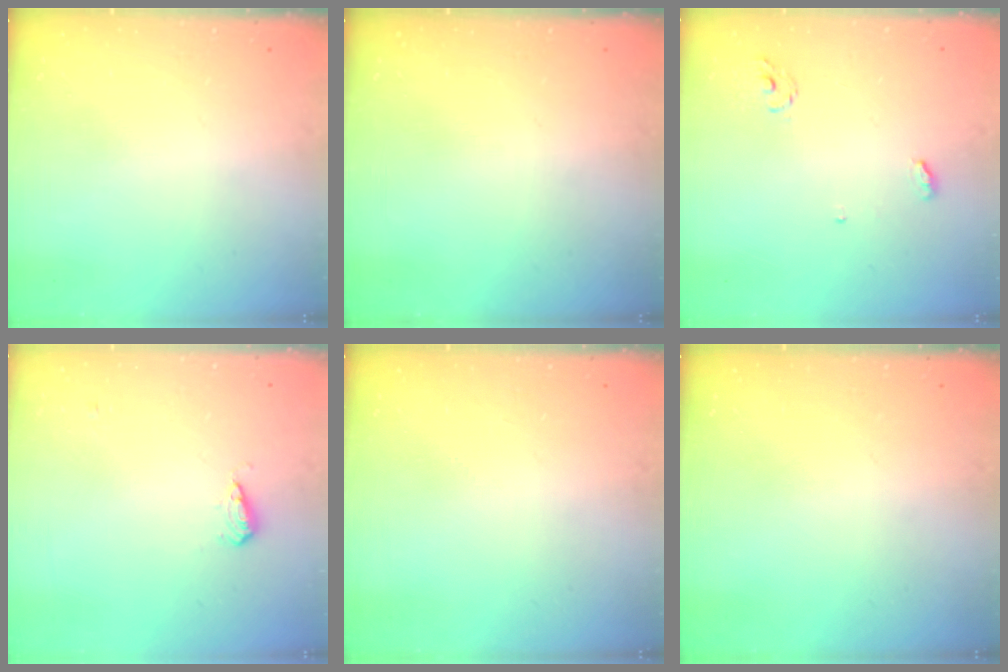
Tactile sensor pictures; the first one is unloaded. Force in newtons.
{"total": 0.0}
{"total": 3.6, "press": 3.5, "slide": 0.3}
{"total": 5.5, "press": 5.4, "slide": 0.9}
{"total": 0.0}
{"total": 0.0}